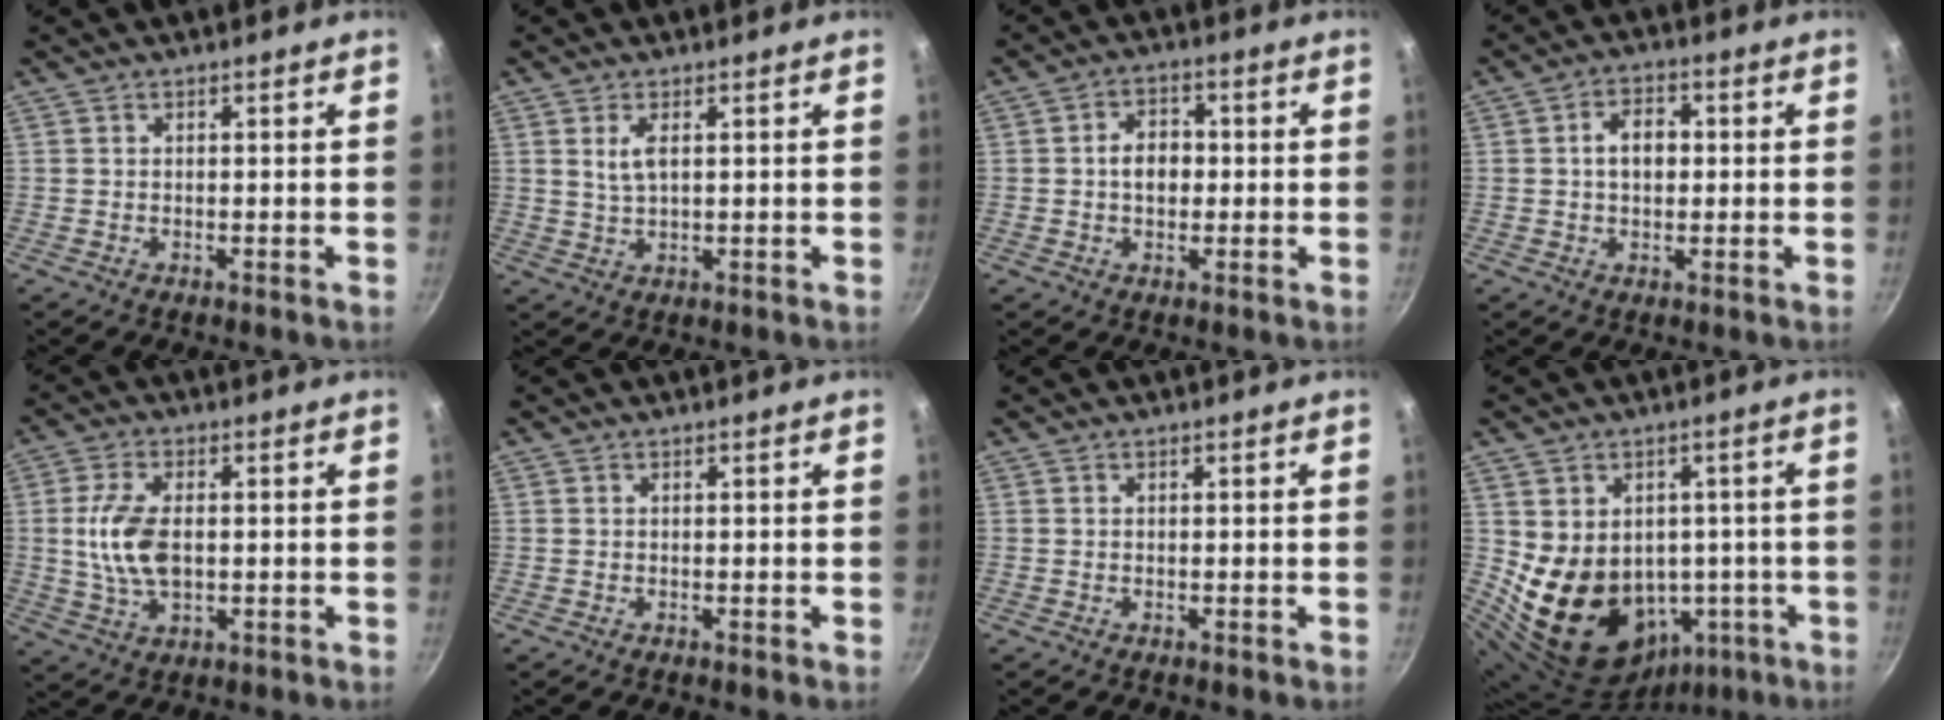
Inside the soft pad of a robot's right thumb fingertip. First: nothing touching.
{"total": 3.5, "force": [1.1, 1.4, 3.0], "torque": [-0.057, -0.007, 0.025]}
{"total": 5.6, "force": [-0.1, 4.2, 3.7], "torque": [-0.032, 0.013, -0.007]}
{"total": 5.7, "force": [0.4, 4.0, 4.1], "torque": [-0.042, 0.014, 0.001]}
{"total": 11.2, "force": [0.2, 6.2, 9.3], "torque": [-0.182, 0.006, 0.002]}
{"total": 0.0}
{"total": 0.0}
{"total": 15.6, "force": [-1.8, 12.9, 8.6], "torque": [-0.096, 0.018, 0.006]}